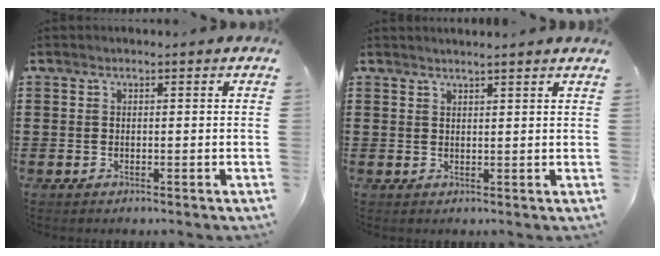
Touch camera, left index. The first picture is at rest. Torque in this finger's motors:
{"motor_torque": [1.02, -1.12, 0.09, 0.03]}